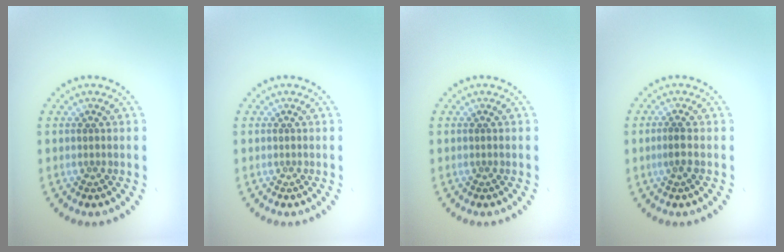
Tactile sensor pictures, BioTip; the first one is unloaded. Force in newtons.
{"total": 0.0}
{"total": 0.0}
{"total": 1.2, "press": 1.1, "slide": 0.6}